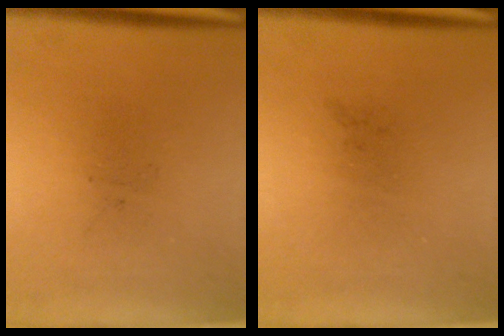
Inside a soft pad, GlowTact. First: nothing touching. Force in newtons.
{"total": 0.0}